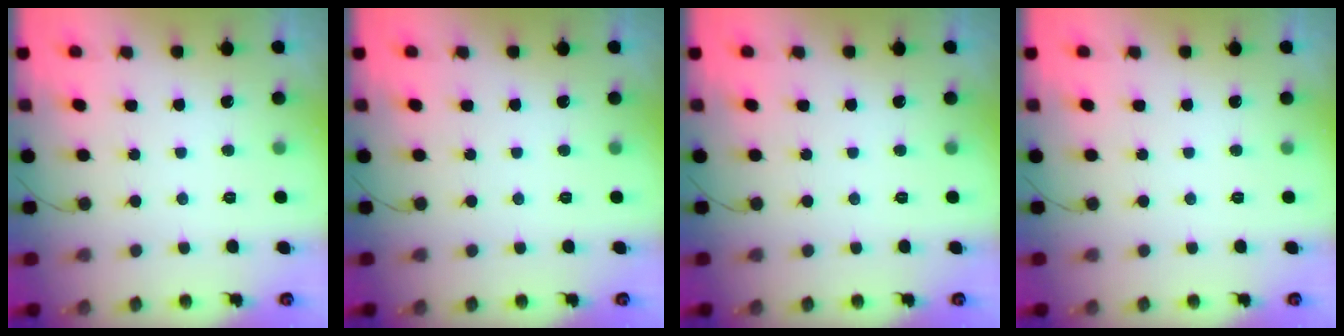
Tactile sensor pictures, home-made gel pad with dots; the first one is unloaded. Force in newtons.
{"total": 0.0}
{"total": 0.0}
{"total": 0.0}